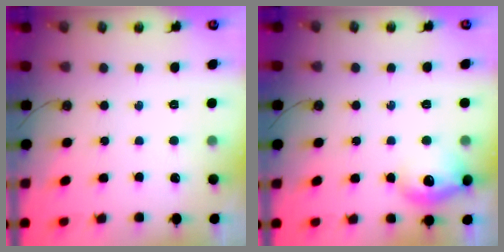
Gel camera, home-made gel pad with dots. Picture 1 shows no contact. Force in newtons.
{"total": 13.6, "press": 13.6, "slide": 1.1}